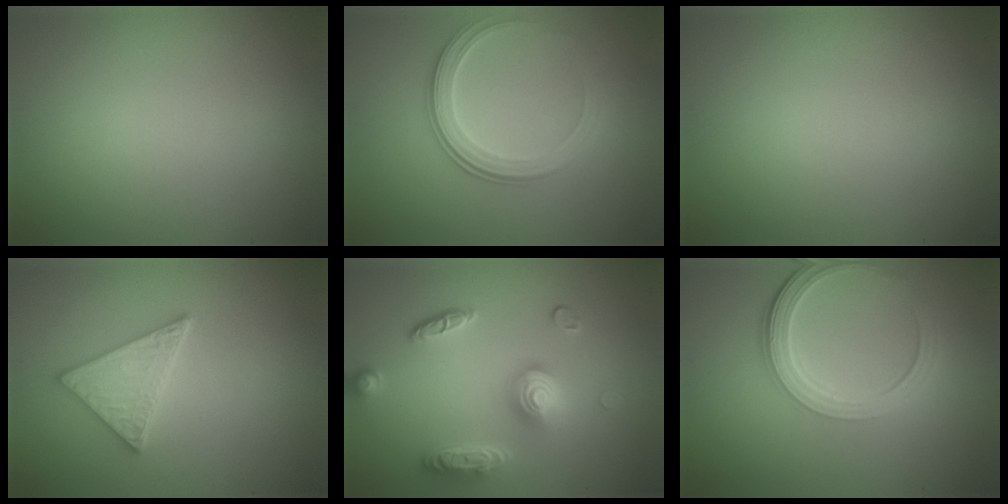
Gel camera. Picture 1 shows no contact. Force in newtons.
{"total": 3.4, "press": 2.8, "slide": 1.9}
{"total": 0.0}
{"total": 3.3, "press": 3.1, "slide": 1.2}
{"total": 5.2, "press": 3.8, "slide": 3.5}
{"total": 4.8, "press": 3.6, "slide": 3.2}